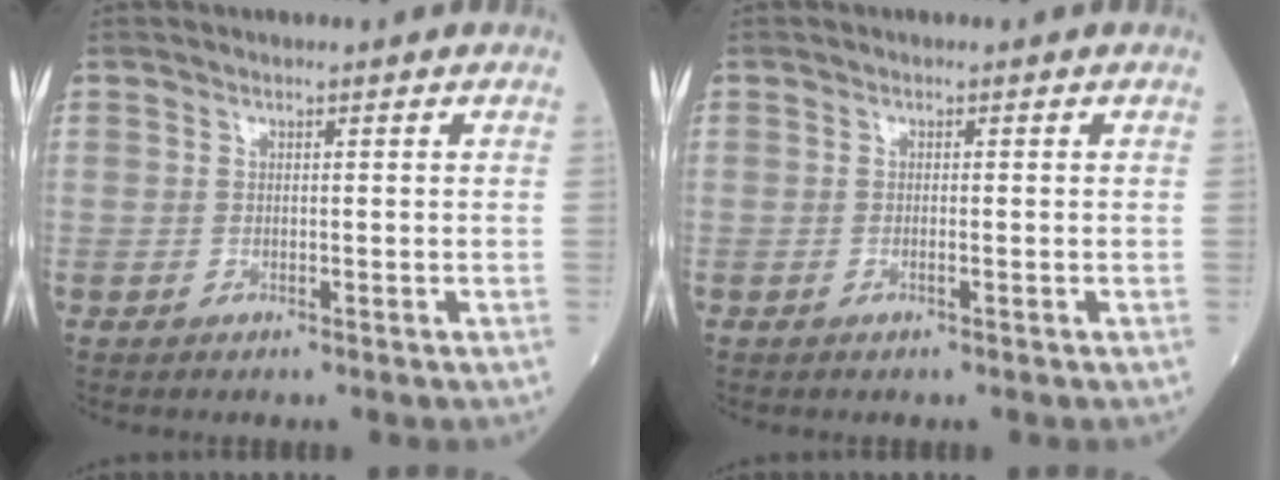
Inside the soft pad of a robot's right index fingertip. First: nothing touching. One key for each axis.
{"total": 0.7, "fx": -0.3, "fy": 0.0, "fz": 0.6, "tx": -0.013, "ty": 0.000, "tz": -0.005}